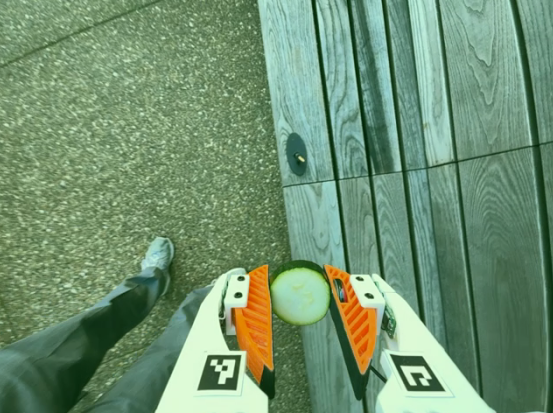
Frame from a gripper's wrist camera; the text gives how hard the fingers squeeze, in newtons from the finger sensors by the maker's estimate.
{"total": 10.8, "left": 10.7, "right": 10.8}